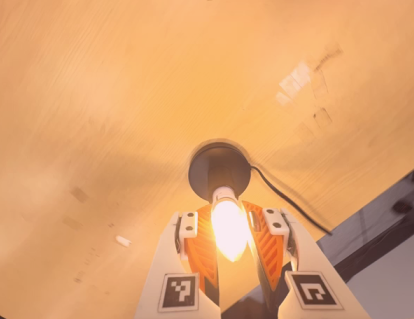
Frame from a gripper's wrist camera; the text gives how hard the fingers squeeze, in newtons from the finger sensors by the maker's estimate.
{"total": 14.0, "left": 12.8, "right": 15.2}